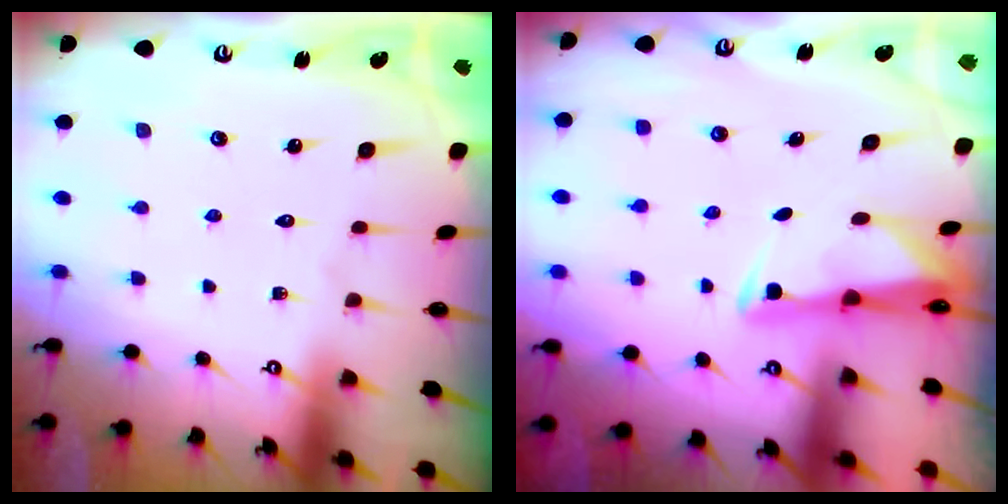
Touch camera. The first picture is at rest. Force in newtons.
{"total": 2.8, "press": 2.7, "slide": 0.4}